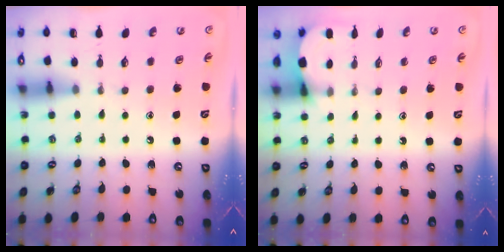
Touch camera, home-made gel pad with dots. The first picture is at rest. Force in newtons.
{"total": 2.5, "press": 2.5, "slide": 0.2}